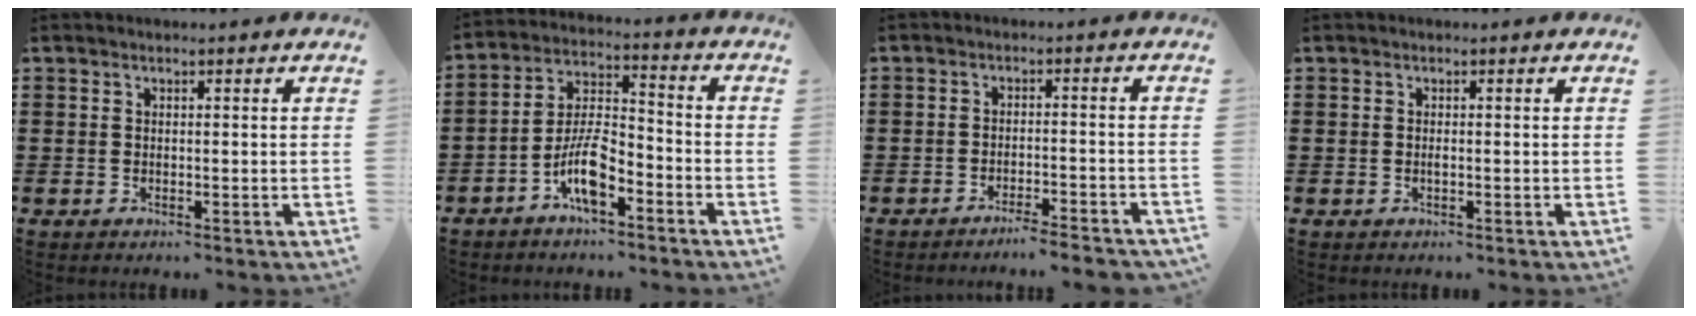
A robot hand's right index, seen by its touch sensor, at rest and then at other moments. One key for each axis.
{"total": 7.9, "fx": -4.6, "fy": 2.7, "fz": 5.8, "tx": -0.129, "ty": 0.004, "tz": -0.089}
{"total": 3.2, "fx": -3.0, "fy": -0.5, "fz": 0.9, "tx": -0.018, "ty": -0.005, "tz": -0.060}
{"total": 0.5, "fx": -0.1, "fy": 0.1, "fz": 0.5, "tx": -0.011, "ty": -0.003, "tz": -0.001}